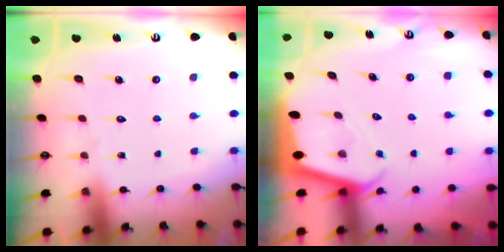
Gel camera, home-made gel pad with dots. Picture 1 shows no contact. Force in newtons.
{"total": 2.1, "press": 2.1, "slide": 0.2}